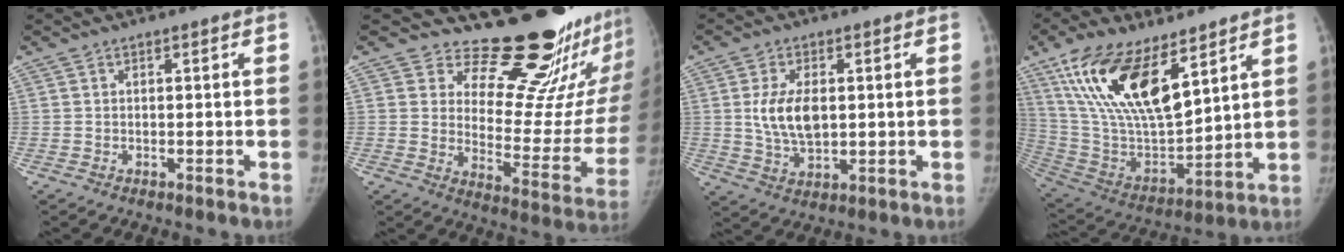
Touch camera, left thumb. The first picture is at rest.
{"total": 20.7, "force": [17.7, 6.2, 8.8], "torque": [-0.057, -0.167, 0.230]}
{"total": 8.8, "force": [1.0, 4.9, 7.2], "torque": [-0.128, -0.007, 0.027]}
{"total": 21.6, "force": [11.9, 8.9, 15.6], "torque": [-0.280, -0.055, 0.237]}